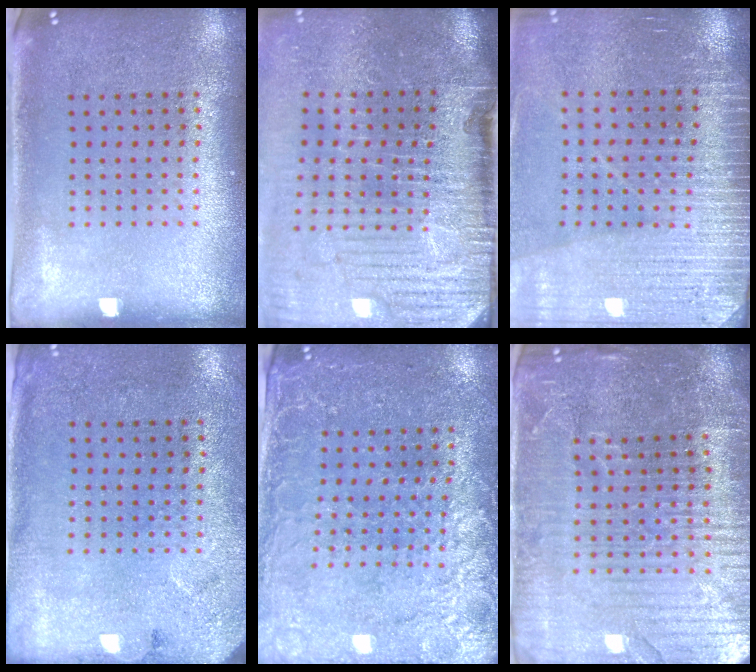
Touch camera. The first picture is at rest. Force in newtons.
{"total": 5.4, "press": 4.4, "slide": 3.2}
{"total": 3.5, "press": 3.5, "slide": 0.5}
{"total": 2.7, "press": 2.2, "slide": 1.6}
{"total": 3.1, "press": 2.9, "slide": 0.9}
{"total": 5.2, "press": 4.8, "slide": 2.2}